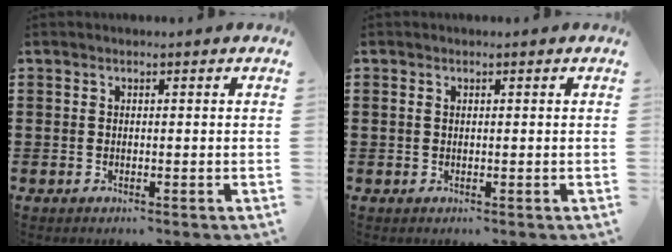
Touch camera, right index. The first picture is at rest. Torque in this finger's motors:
{"motor_torque": [0.62, 0.43, -0.03, 0.00]}